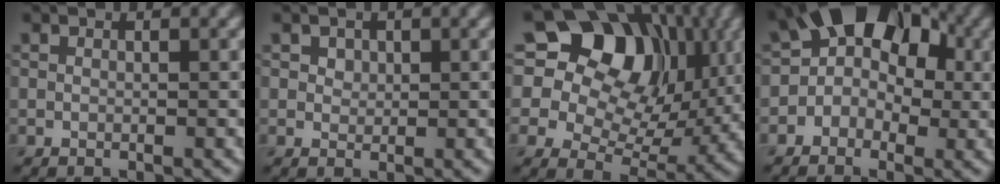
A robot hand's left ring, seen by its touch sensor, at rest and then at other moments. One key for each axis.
{"total": 1.3, "fx": 0.7, "fy": 1.0, "fz": 0.4, "tx": -0.007, "ty": -0.003, "tz": 0.012}
{"total": 16.7, "fx": 7.4, "fy": 12.1, "fz": 8.8, "tx": -0.176, "ty": 0.073, "tz": 0.115}
{"total": 8.2, "fx": 1.4, "fy": 6.3, "fz": 5.1, "tx": -0.030, "ty": 0.027, "tz": -0.015}